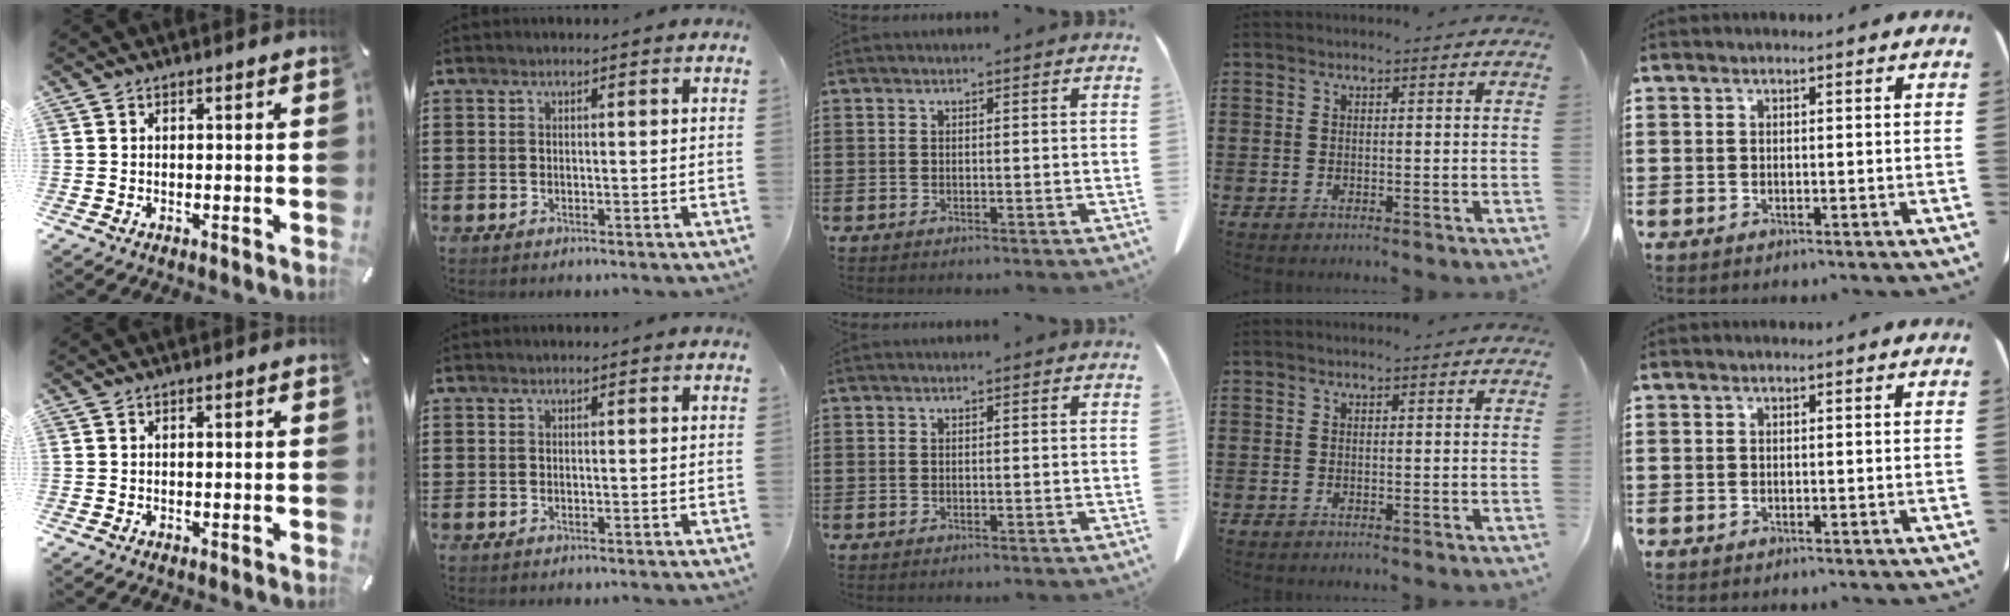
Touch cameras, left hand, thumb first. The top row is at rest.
{}